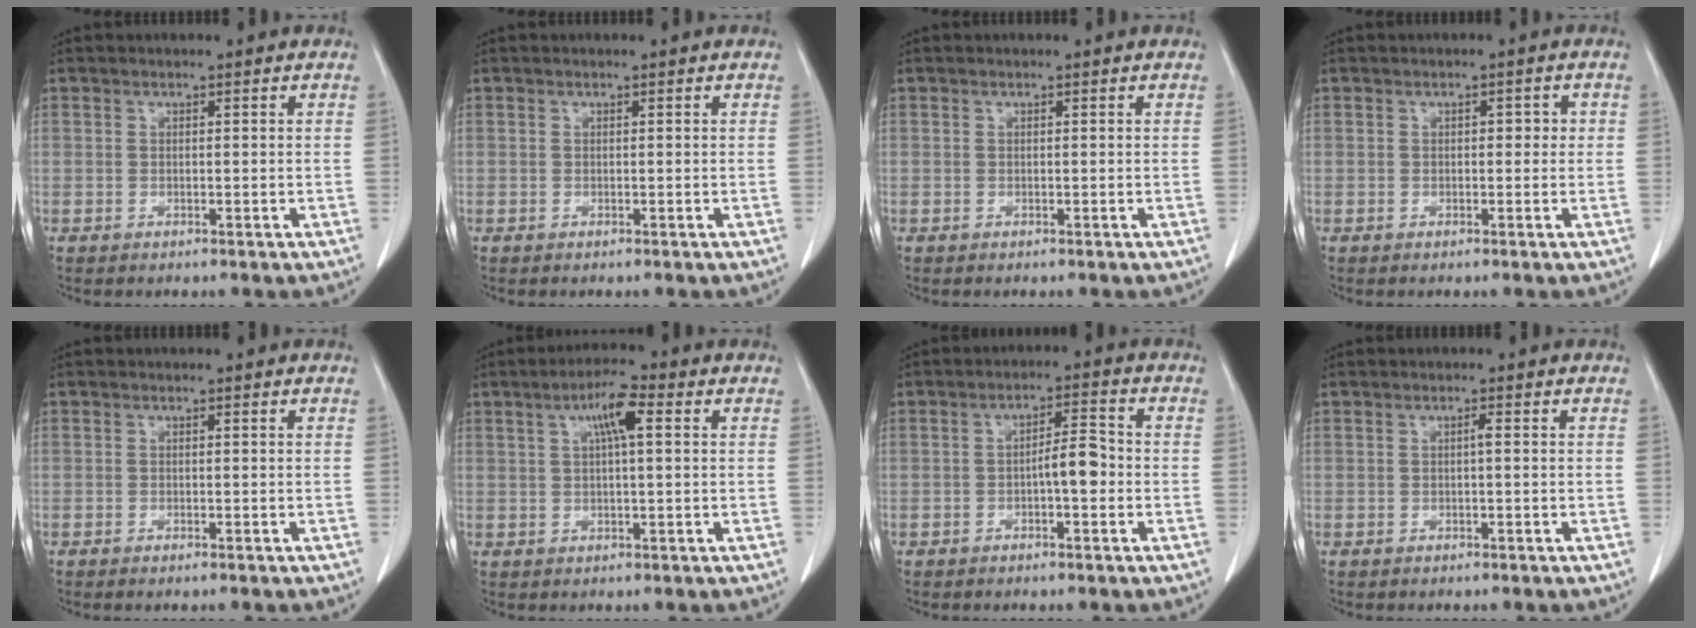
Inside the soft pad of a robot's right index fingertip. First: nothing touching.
{"total": 0.0}
{"total": 0.0}
{"total": 1.8, "force": [0.1, 1.1, 1.4], "torque": [-0.014, 0.012, -0.001]}
{"total": 0.8, "force": [-0.6, 0.1, 0.5], "torque": [-0.012, -0.002, -0.009]}
{"total": 5.4, "force": [1.8, 0.8, 5.1], "torque": [-0.093, 0.012, 0.029]}
{"total": 4.4, "force": [-0.9, 1.1, 4.2], "torque": [-0.064, 0.016, -0.012]}
{"total": 0.7, "force": [0.0, 0.1, 0.7], "torque": [-0.013, 0.001, 0.000]}